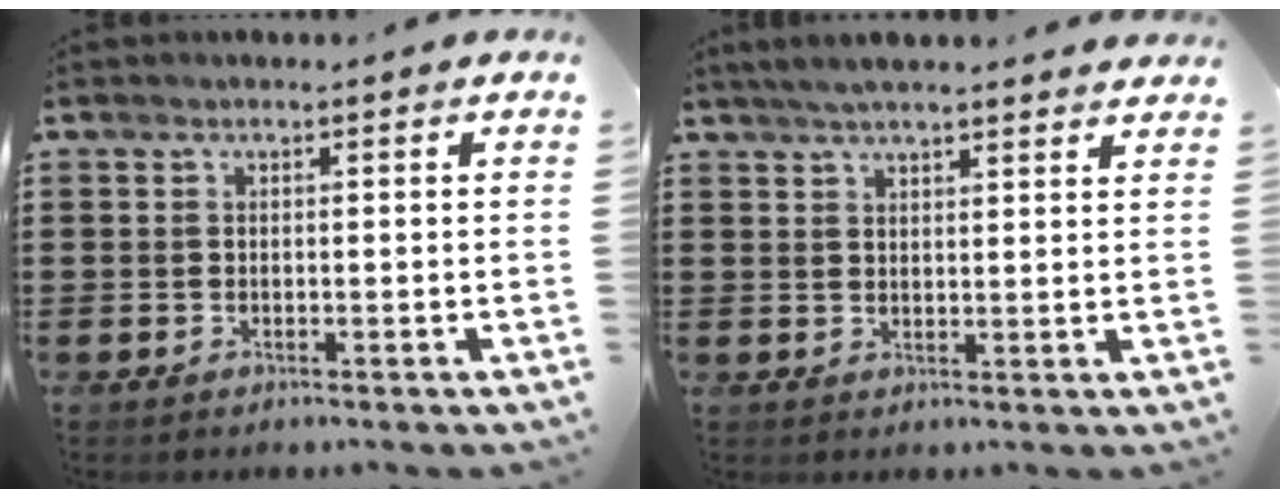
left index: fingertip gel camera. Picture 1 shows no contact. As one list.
[{"total": 3.8, "force": [3.5, 0.1, 1.5], "torque": [-0.037, -0.002, 0.064]}]